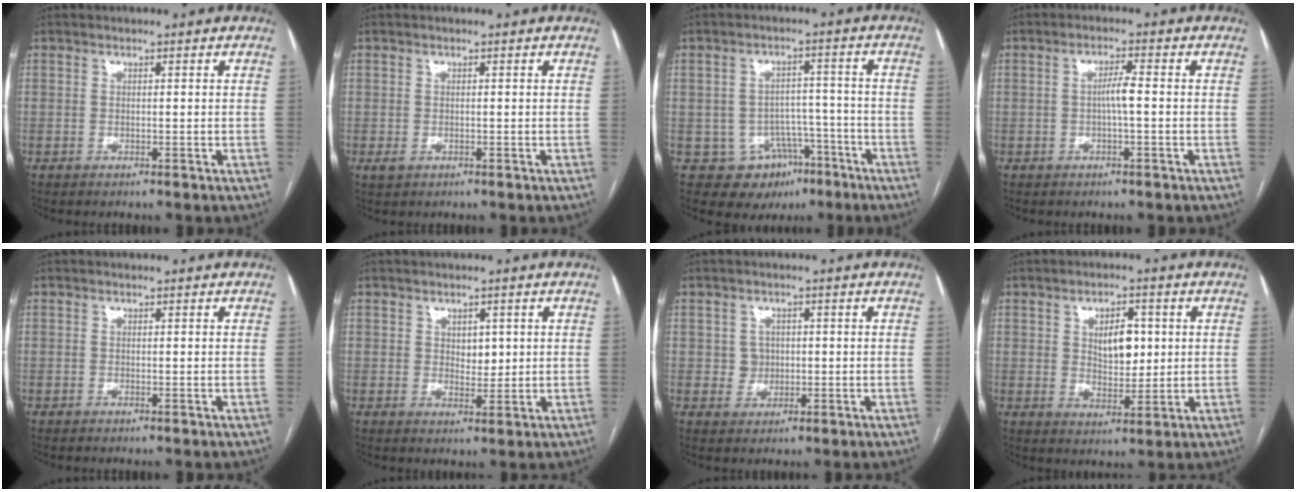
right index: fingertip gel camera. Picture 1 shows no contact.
{"total": 1.2, "force": [-0.4, 0.9, 0.7], "torque": [-0.013, -0.001, 0.001]}
{"total": 8.3, "force": [-4.2, 6.8, 2.3], "torque": [-0.018, 0.022, -0.050]}
{"total": 2.7, "force": [-0.3, 0.1, 2.7], "torque": [-0.048, 0.002, -0.006]}
{"total": 0.0}
{"total": 2.7, "force": [0.8, 1.8, 1.9], "torque": [-0.021, -0.004, 0.014]}
{"total": 2.9, "force": [0.2, 2.7, 0.8], "torque": [-0.008, 0.003, 0.007]}
{"total": 6.0, "force": [1.4, 3.2, 4.9], "torque": [-0.073, 0.002, 0.029]}